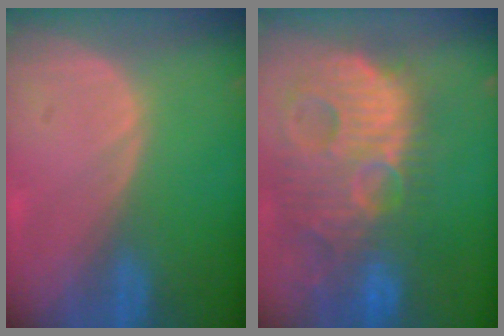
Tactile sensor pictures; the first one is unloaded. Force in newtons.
{"total": 14.8, "press": 12.8, "slide": 7.4}